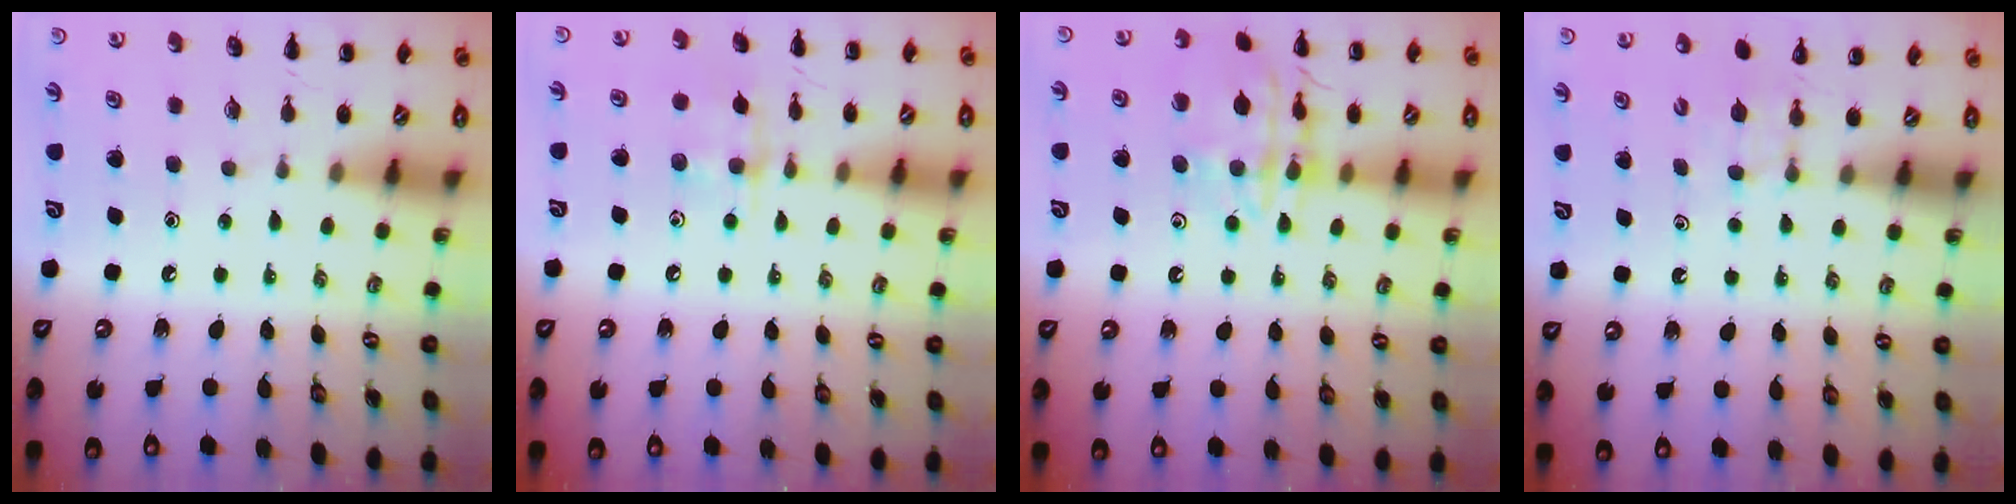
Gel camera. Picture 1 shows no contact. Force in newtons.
{"total": 8.4, "press": 8.3, "slide": 0.6}
{"total": 13.8, "press": 13.8, "slide": 1.2}
{"total": 2.6, "press": 2.4, "slide": 1.0}